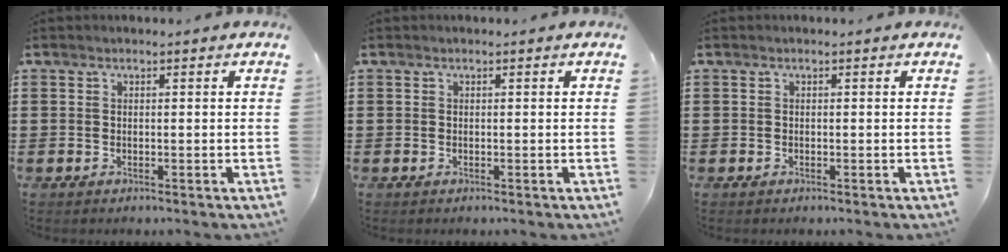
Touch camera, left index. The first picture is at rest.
{"total": 0.0}
{"total": 0.0}